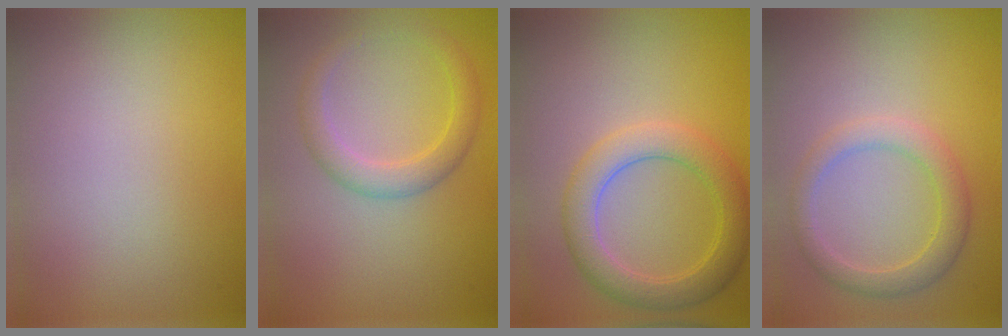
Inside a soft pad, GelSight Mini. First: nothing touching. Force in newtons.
{"total": 2.7, "press": 2.7, "slide": 0.1}
{"total": 4.4, "press": 4.4, "slide": 0.2}
{"total": 2.8, "press": 2.8, "slide": 0.1}